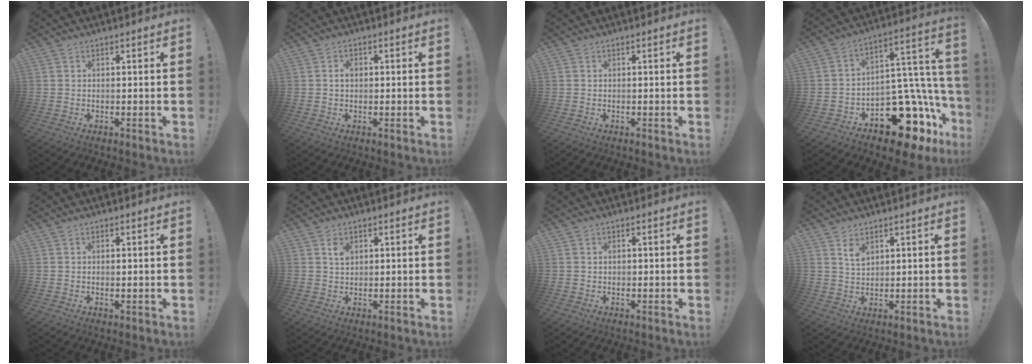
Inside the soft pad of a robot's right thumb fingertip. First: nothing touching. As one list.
[{"total": 2.1, "force": [0.2, 1.5, 1.4], "torque": [-0.026, 0.005, 0.001]}, {"total": 0.0}, {"total": 19.0, "force": [-11.2, 10.6, 11.1], "torque": [-0.101, 0.060, -0.173]}, {"total": 0.5, "force": [0.4, 0.2, 0.3], "torque": [0.001, -0.002, 0.006]}, {"total": 3.0, "force": [1.5, 2.0, 1.7], "torque": [-0.013, -0.009, 0.022]}, {"total": 0.9, "force": [0.3, 0.9, 0.2], "torque": [0.005, -0.001, 0.003]}, {"total": 4.5, "force": [3.0, 2.6, 2.1], "torque": [-0.028, -0.022, 0.053]}]